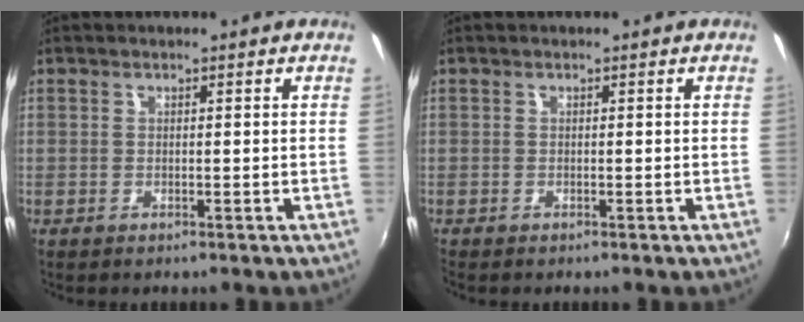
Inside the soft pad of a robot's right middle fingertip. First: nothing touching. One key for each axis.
{"total": 0.0}